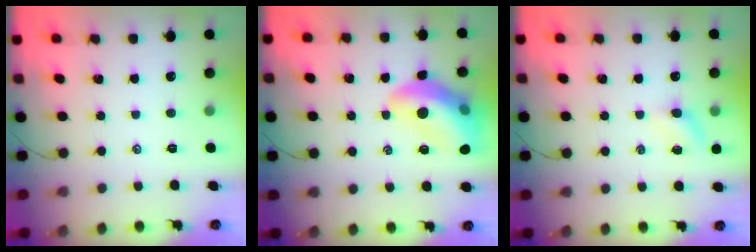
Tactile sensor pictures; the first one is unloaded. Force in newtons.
{"total": 16.2, "press": 15.9, "slide": 2.9}
{"total": 5.3, "press": 5.1, "slide": 1.3}